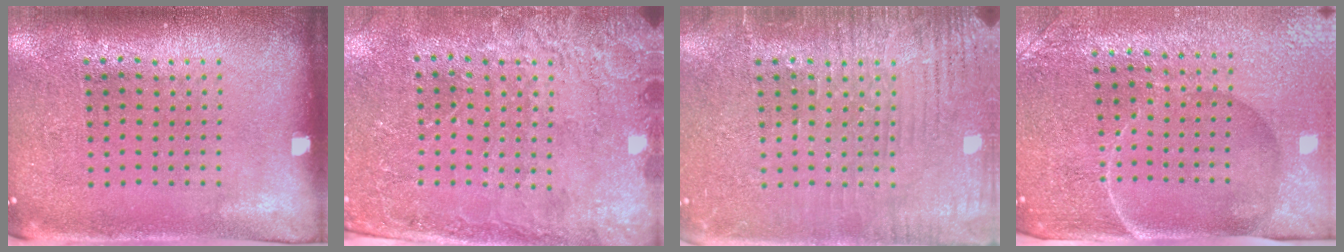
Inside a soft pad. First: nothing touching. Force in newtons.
{"total": 2.5, "press": 2.5, "slide": 0.5}
{"total": 4.6, "press": 4.5, "slide": 0.5}
{"total": 4.7, "press": 4.3, "slide": 1.9}